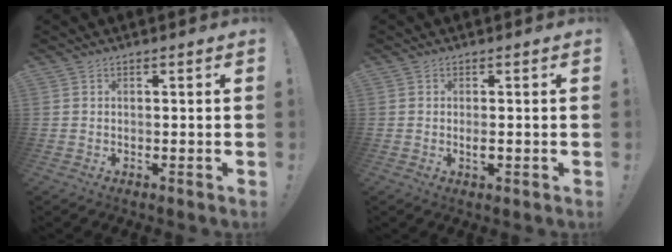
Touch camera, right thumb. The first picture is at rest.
{"total": 1.6, "force": [-0.4, 0.4, 1.5], "torque": [-0.020, -0.001, -0.008]}